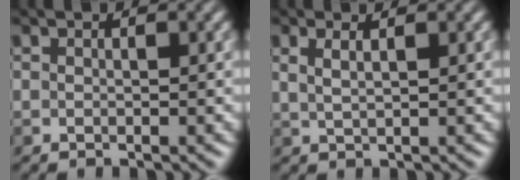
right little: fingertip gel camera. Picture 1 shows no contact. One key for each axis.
{"total": 1.6, "fx": 0.7, "fy": 0.6, "fz": 1.4, "tx": -0.022, "ty": 0.008, "tz": 0.011}